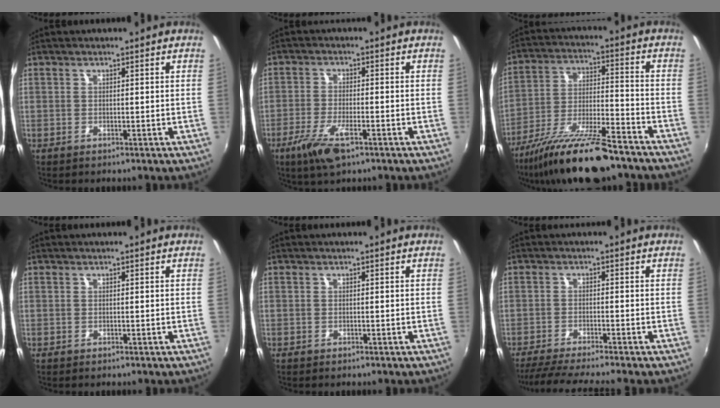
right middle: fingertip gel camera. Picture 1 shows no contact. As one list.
[{"total": 7.5, "force": [-4.4, 2.1, 5.8], "torque": [-0.134, -0.016, -0.081]}, {"total": 17.9, "force": [-13.9, 3.3, 10.9], "torque": [-0.212, -0.031, -0.235]}, {"total": 0.0}, {"total": 0.6, "force": [-0.4, 0.4, 0.0], "torque": [-0.001, 0.002, -0.008]}, {"total": 9.0, "force": [-7.9, -1.0, 4.1], "torque": [-0.096, -0.022, -0.133]}]